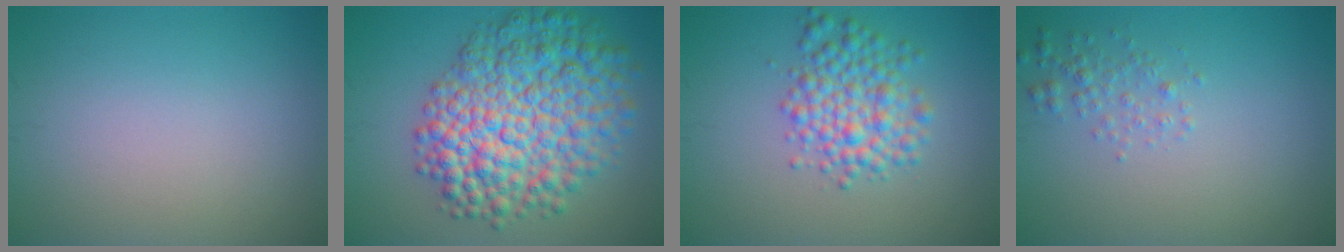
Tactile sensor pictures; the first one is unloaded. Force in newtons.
{"total": 10.9, "press": 10.9, "slide": 0.2}
{"total": 4.5, "press": 4.5, "slide": 0.1}
{"total": 1.5, "press": 1.5, "slide": 0.0}